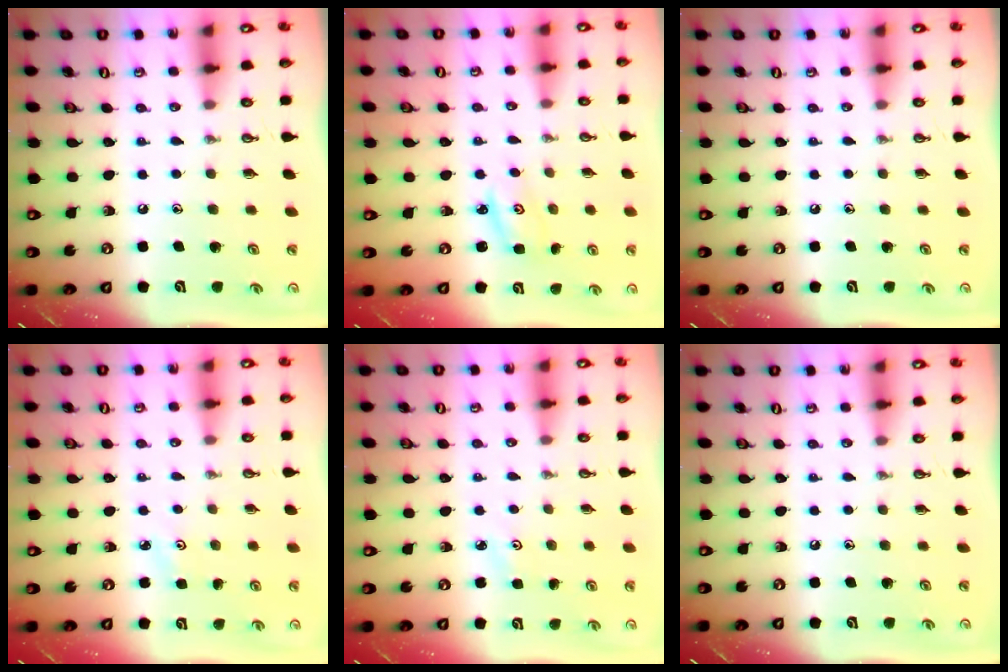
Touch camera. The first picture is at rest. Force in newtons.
{"total": 3.2, "press": 3.2, "slide": 0.1}
{"total": 0.0}
{"total": 2.2, "press": 2.1, "slide": 0.3}
{"total": 2.2, "press": 2.1, "slide": 0.3}
{"total": 0.0}